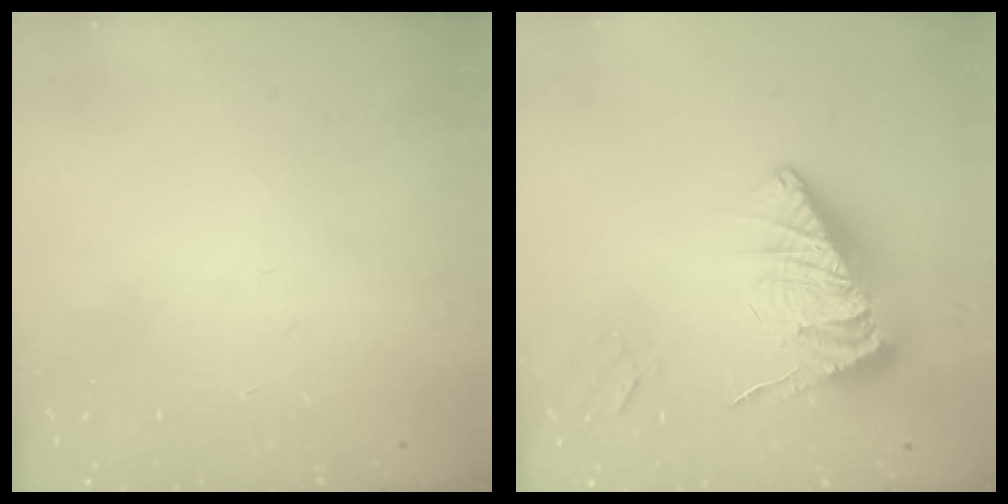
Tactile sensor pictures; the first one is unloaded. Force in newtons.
{"total": 12.6, "press": 12.2, "slide": 2.9}